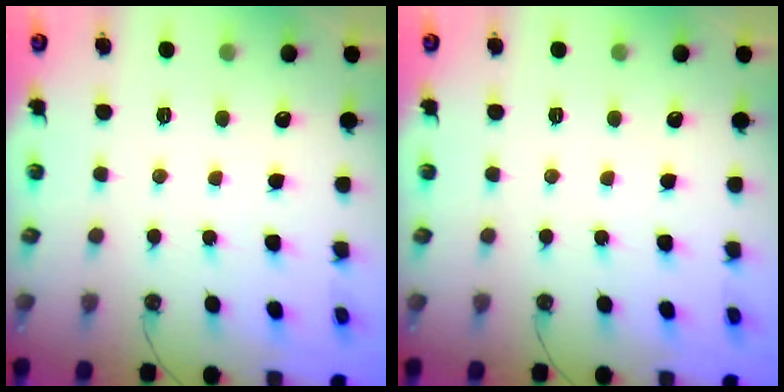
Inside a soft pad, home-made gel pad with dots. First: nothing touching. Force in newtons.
{"total": 0.0}